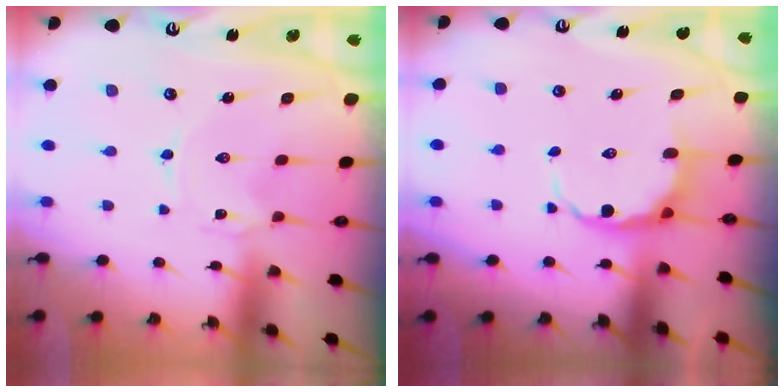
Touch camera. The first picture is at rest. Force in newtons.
{"total": 7.3, "press": 7.1, "slide": 1.8}